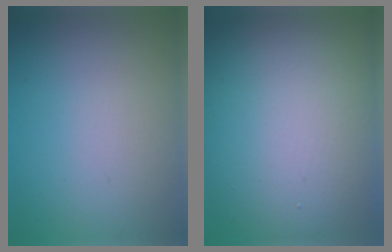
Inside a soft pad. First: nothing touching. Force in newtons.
{"total": 15.5, "press": 15.5, "slide": 0.9}